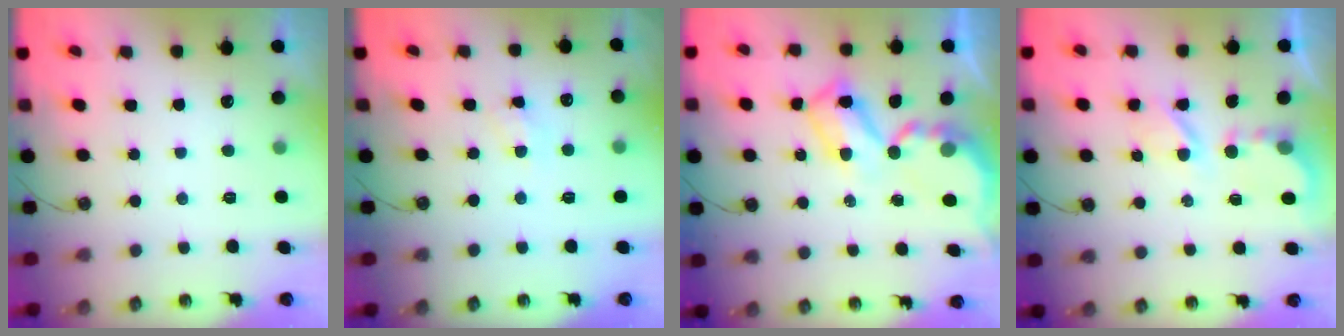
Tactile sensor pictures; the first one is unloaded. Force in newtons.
{"total": 4.9, "press": 4.8, "slide": 0.7}
{"total": 8.2, "press": 8.2, "slide": 0.7}
{"total": 5.3, "press": 5.3, "slide": 0.4}